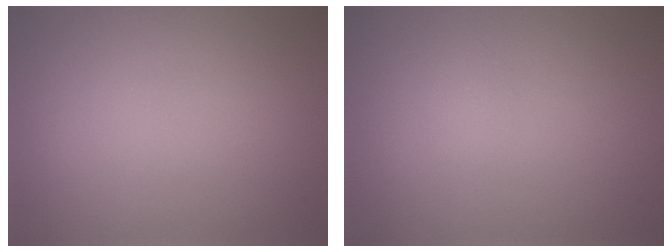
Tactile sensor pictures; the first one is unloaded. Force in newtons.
{"total": 0.6, "press": 0.6, "slide": 0.1}